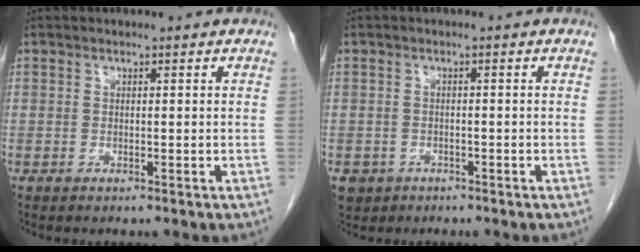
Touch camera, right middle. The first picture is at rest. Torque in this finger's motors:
{"motor_torque": [0.63, -0.51, 0.06, 0.01]}